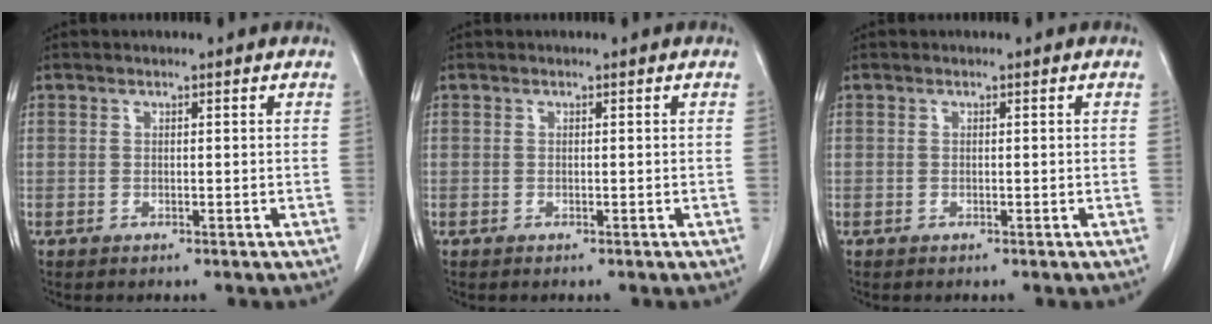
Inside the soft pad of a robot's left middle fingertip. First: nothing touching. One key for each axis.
{"total": 0.0}
{"total": 0.0}